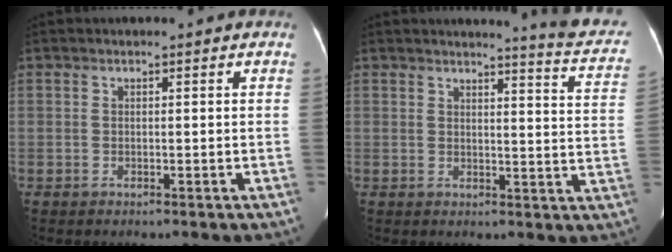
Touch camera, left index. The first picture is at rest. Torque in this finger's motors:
{"motor_torque": [0.45, -0.93, -0.03, 0.03]}